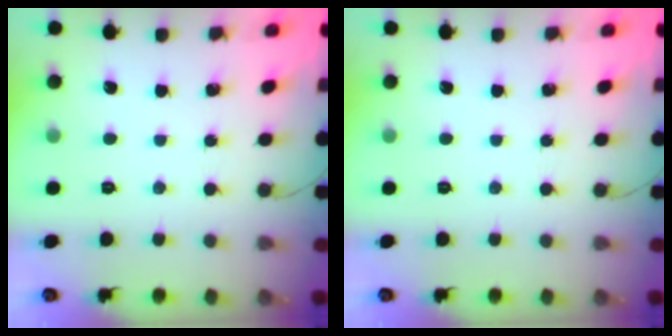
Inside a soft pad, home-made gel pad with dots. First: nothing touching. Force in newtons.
{"total": 0.0}